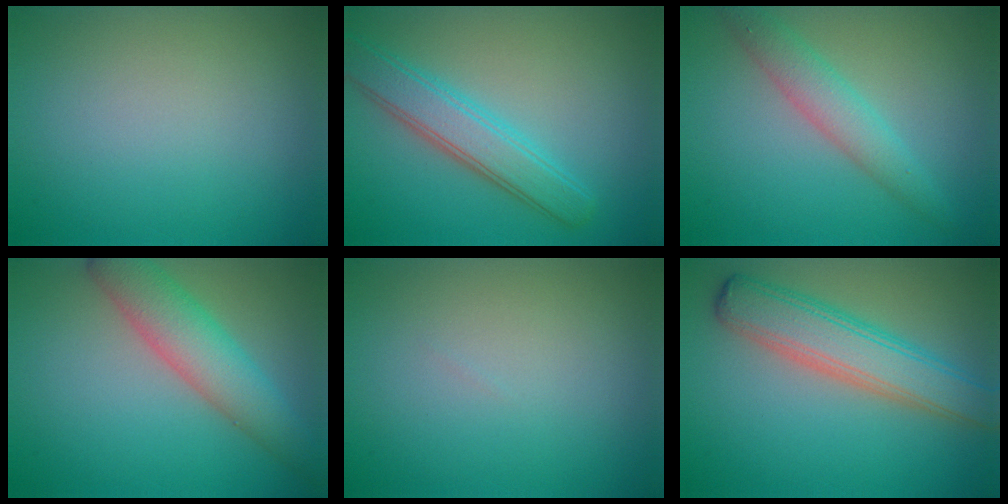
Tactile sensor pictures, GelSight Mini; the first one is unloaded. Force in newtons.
{"total": 4.5, "press": 4.5, "slide": 0.1}
{"total": 3.3, "press": 3.3, "slide": 0.0}
{"total": 5.4, "press": 5.4, "slide": 0.1}
{"total": 0.0}
{"total": 5.9, "press": 5.9, "slide": 0.2}